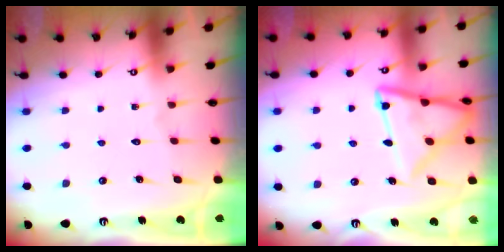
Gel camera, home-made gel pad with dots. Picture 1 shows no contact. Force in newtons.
{"total": 14.1, "press": 14.0, "slide": 1.3}